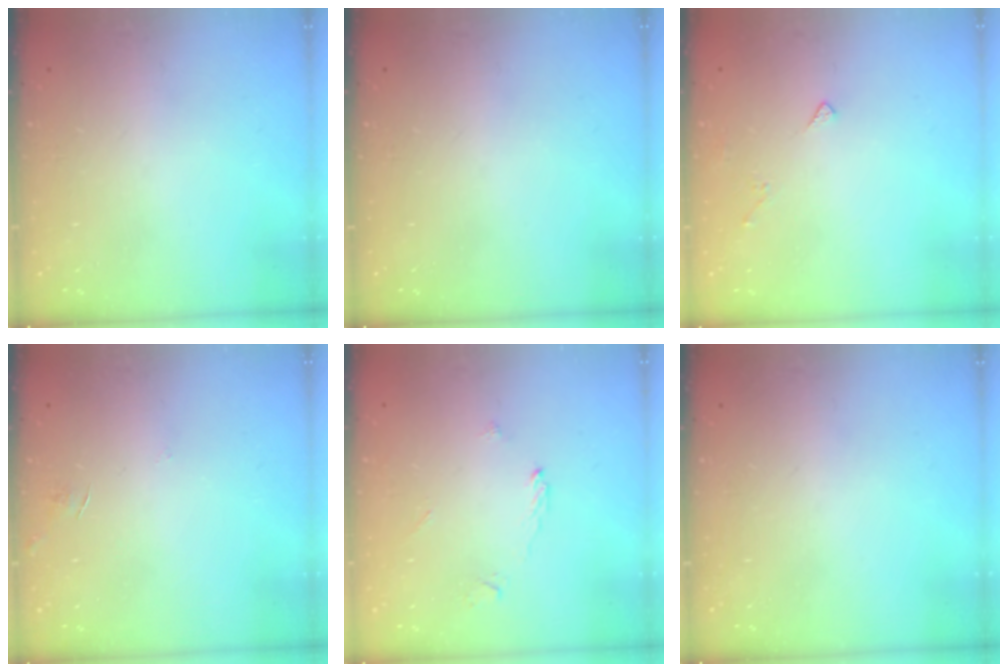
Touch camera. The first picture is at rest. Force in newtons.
{"total": 0.0}
{"total": 3.7, "press": 3.7, "slide": 0.7}
{"total": 3.1, "press": 3.1, "slide": 0.2}
{"total": 2.2, "press": 2.2, "slide": 0.3}
{"total": 0.0}